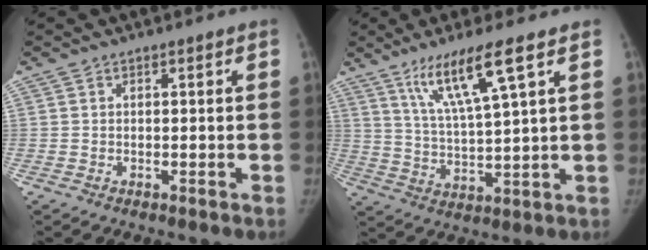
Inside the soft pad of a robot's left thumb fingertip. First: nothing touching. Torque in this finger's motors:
{"motor_torque": [0.26, -0.16, 1.13, -0.80, 0.08]}